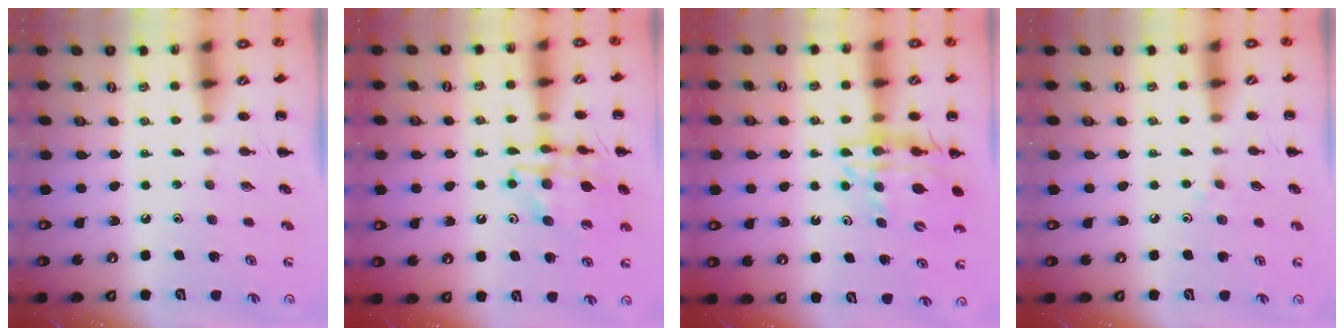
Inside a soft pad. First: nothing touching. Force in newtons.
{"total": 15.0, "press": 14.7, "slide": 3.1}
{"total": 13.4, "press": 12.9, "slide": 3.5}
{"total": 4.2, "press": 3.9, "slide": 1.5}